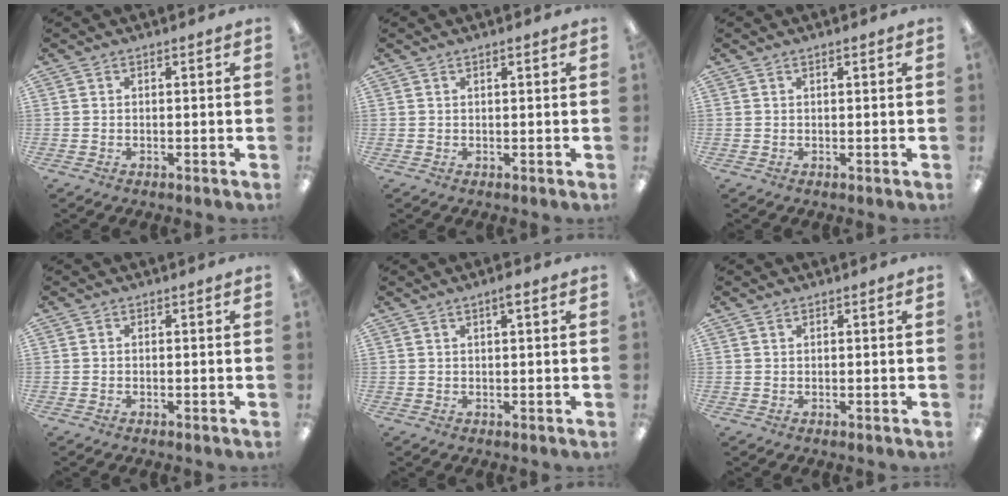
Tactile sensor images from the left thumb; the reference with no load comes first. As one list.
[{"total": 1.1, "force": [0.7, 0.2, 0.7], "torque": [-0.015, 0.001, 0.012]}, {"total": 0.8, "force": [0.6, 0.1, 0.6], "torque": [-0.012, 0.001, 0.010]}, {"total": 0.0}, {"total": 2.2, "force": [1.4, 0.3, 1.7], "torque": [-0.028, 0.000, 0.022]}, {"total": 0.7, "force": [0.6, 0.2, 0.3], "torque": [-0.006, 0.001, 0.010]}]